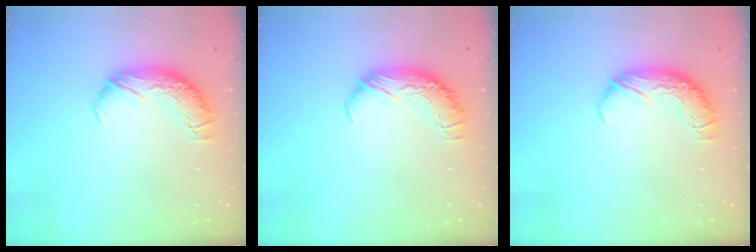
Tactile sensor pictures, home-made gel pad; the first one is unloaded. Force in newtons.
{"total": 0.0}
{"total": 0.0}